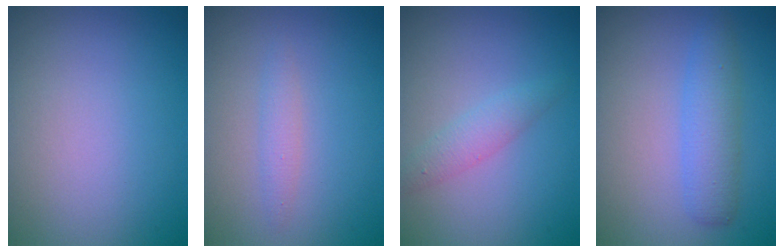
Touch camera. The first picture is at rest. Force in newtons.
{"total": 1.2, "press": 1.2, "slide": 0.0}
{"total": 1.8, "press": 1.8, "slide": 0.0}
{"total": 2.9, "press": 2.9, "slide": 0.1}